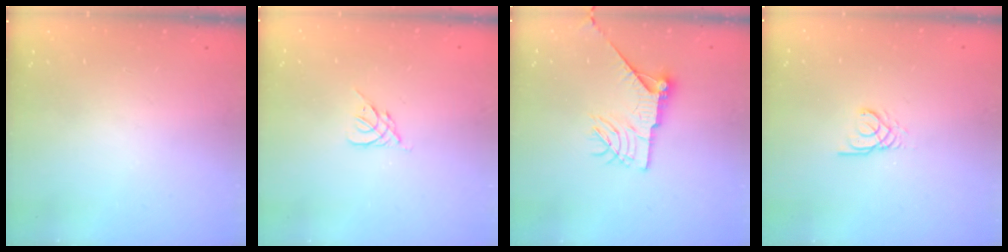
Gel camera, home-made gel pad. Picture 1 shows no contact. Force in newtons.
{"total": 2.6, "press": 2.5, "slide": 0.7}
{"total": 12.8, "press": 12.8, "slide": 0.8}
{"total": 2.4, "press": 2.4, "slide": 0.4}